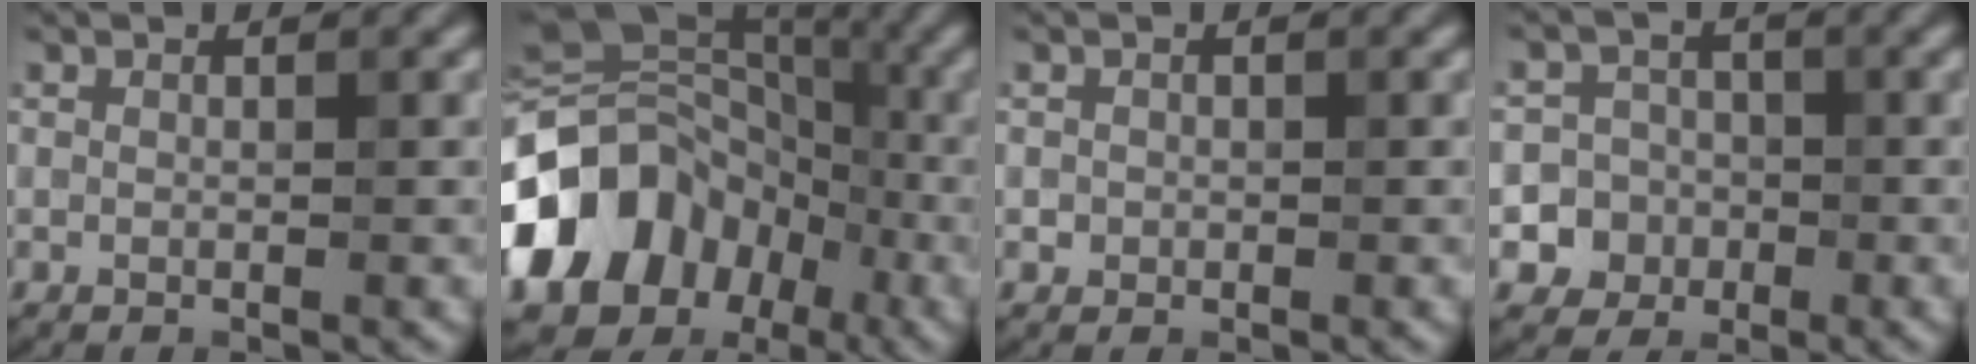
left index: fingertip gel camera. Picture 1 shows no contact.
{"total": 13.9, "force": [-3.9, 11.2, 7.3], "torque": [-0.146, 0.010, -0.091]}
{"total": 0.7, "force": [-0.1, 0.7, 0.0], "torque": [0.005, -0.004, -0.003]}
{"total": 6.3, "force": [-2.4, 5.8, 0.6], "torque": [0.013, -0.003, -0.058]}